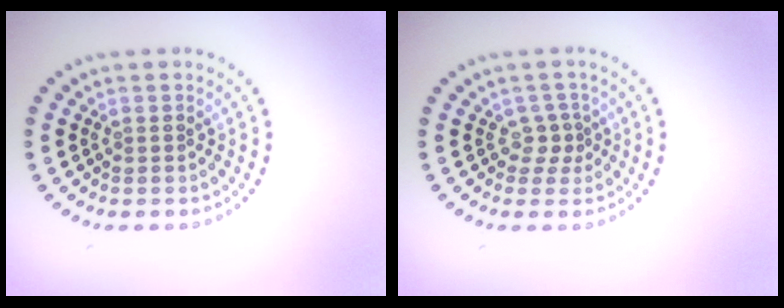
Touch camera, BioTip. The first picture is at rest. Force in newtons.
{"total": 1.5, "press": 1.0, "slide": 1.2}